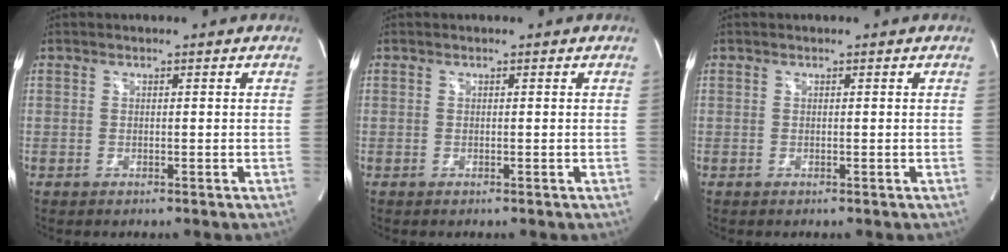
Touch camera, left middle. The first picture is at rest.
{"total": 0.0}
{"total": 0.0}